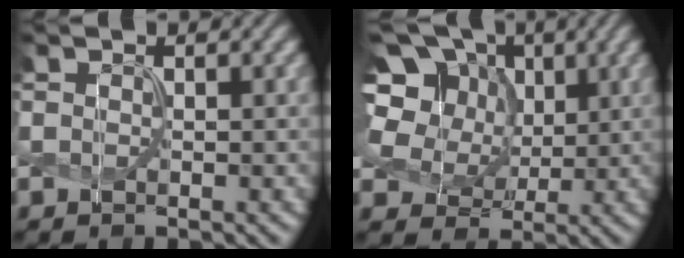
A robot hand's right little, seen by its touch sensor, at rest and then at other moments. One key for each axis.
{"total": 9.7, "fx": 2.1, "fy": 7.6, "fz": 5.6, "tx": -0.120, "ty": 0.031, "tz": 0.021}